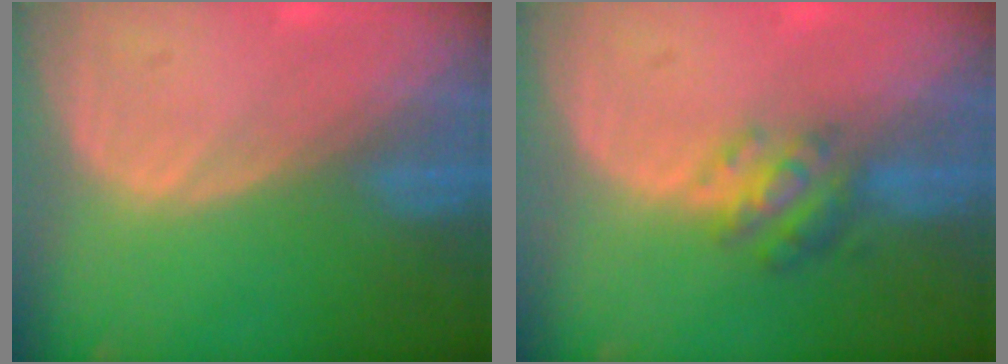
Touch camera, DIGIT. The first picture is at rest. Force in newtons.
{"total": 4.8, "press": 4.6, "slide": 1.6}